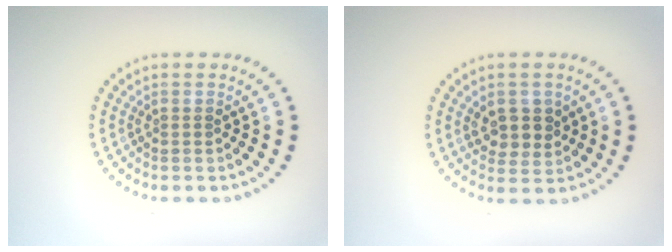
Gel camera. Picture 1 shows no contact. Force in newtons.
{"total": 2.8, "press": 2.7, "slide": 0.9}